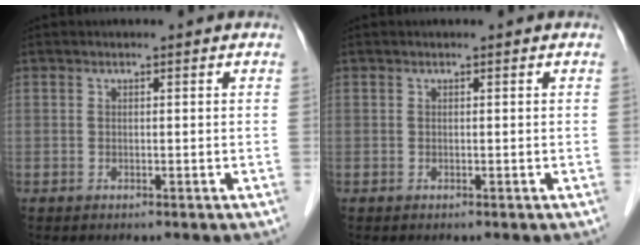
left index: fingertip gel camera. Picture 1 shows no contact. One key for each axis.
{"total": 0.0}